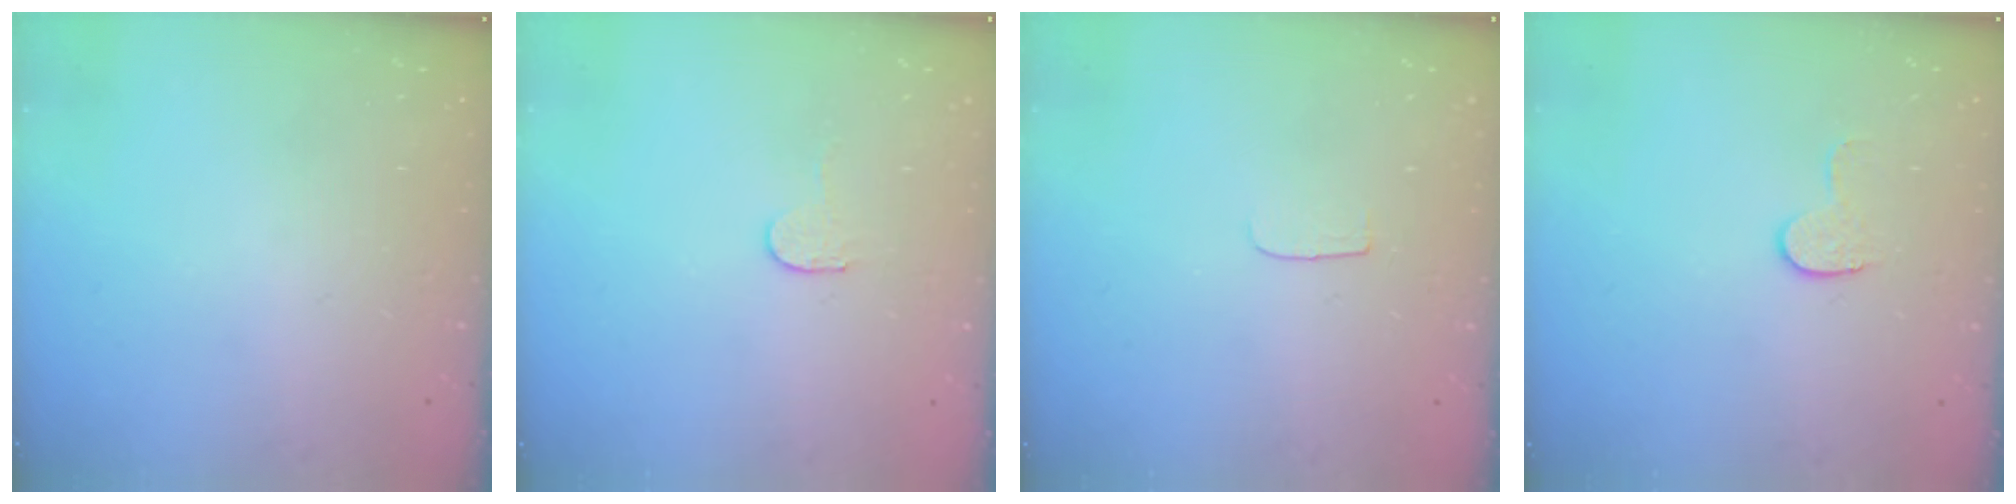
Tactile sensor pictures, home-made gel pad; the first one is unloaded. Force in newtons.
{"total": 2.3, "press": 2.3, "slide": 0.2}
{"total": 3.5, "press": 3.4, "slide": 0.4}
{"total": 5.4, "press": 5.4, "slide": 0.5}